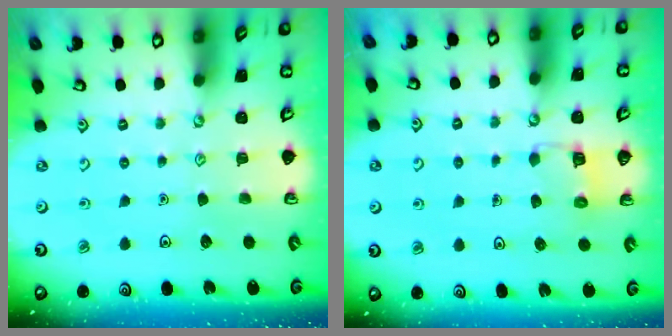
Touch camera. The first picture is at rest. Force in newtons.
{"total": 2.8, "press": 2.8, "slide": 0.2}